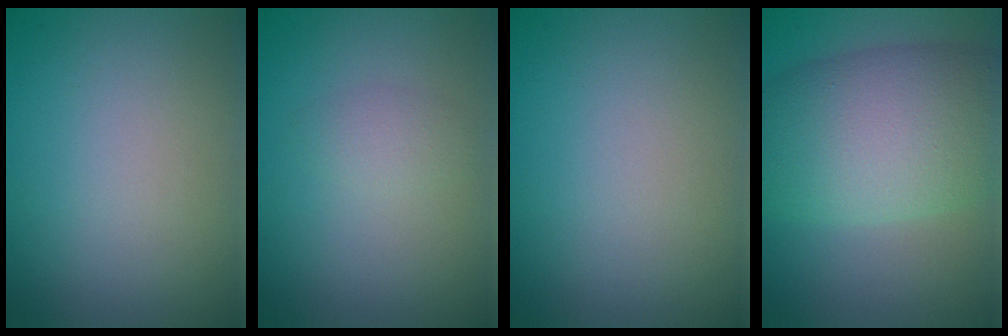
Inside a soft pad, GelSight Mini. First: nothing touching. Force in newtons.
{"total": 1.4, "press": 1.4, "slide": 0.0}
{"total": 0.0}
{"total": 10.6, "press": 10.5, "slide": 0.4}